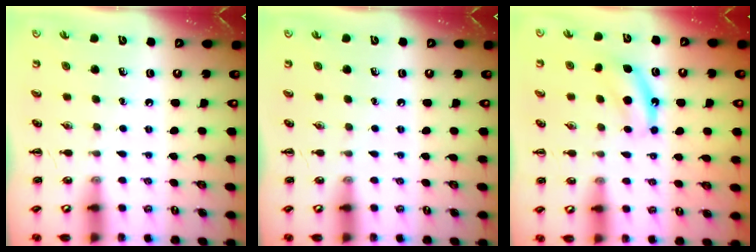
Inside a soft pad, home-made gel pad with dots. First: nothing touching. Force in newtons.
{"total": 0.0}
{"total": 6.9, "press": 6.7, "slide": 1.3}